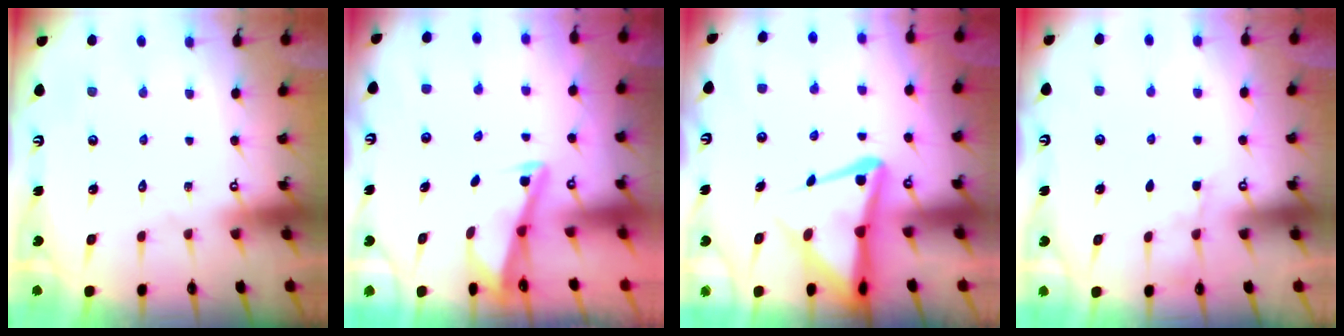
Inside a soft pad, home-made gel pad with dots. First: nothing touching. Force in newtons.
{"total": 3.0, "press": 2.9, "slide": 0.3}
{"total": 10.2, "press": 10.1, "slide": 1.2}
{"total": 4.0, "press": 4.0, "slide": 0.5}